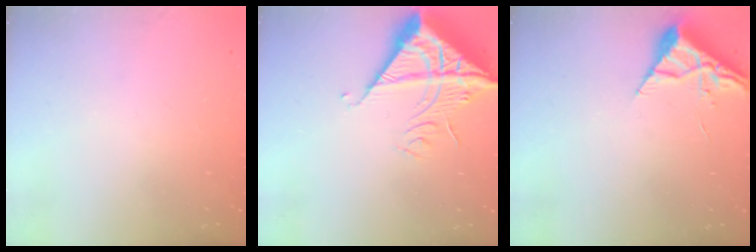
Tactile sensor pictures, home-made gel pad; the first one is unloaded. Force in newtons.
{"total": 15.7, "press": 15.6, "slide": 1.8}
{"total": 3.9, "press": 3.9, "slide": 0.5}